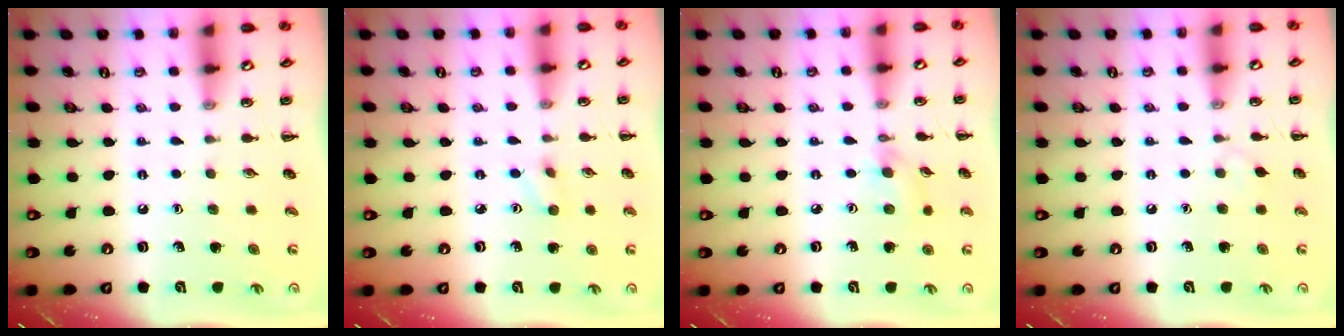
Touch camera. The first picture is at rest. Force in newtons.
{"total": 2.8, "press": 2.7, "slide": 0.9}
{"total": 3.8, "press": 3.5, "slide": 1.3}
{"total": 2.9, "press": 2.7, "slide": 1.2}